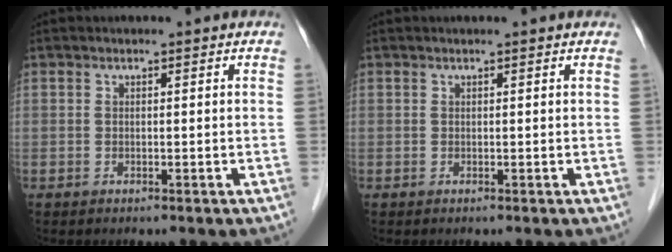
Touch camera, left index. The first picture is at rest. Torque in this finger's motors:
{"motor_torque": [0.23, -0.09, 0.02, -0.01]}